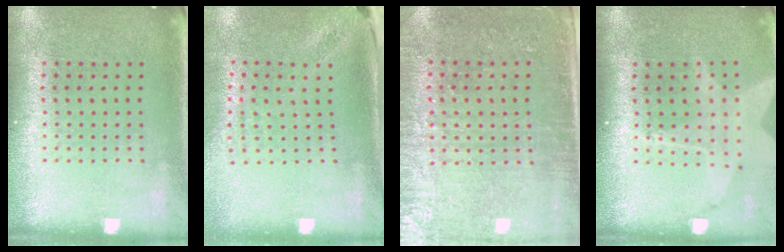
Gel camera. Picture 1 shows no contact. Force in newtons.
{"total": 1.9, "press": 1.6, "slide": 1.1}
{"total": 3.3, "press": 3.0, "slide": 1.3}
{"total": 2.0, "press": 1.6, "slide": 1.3}